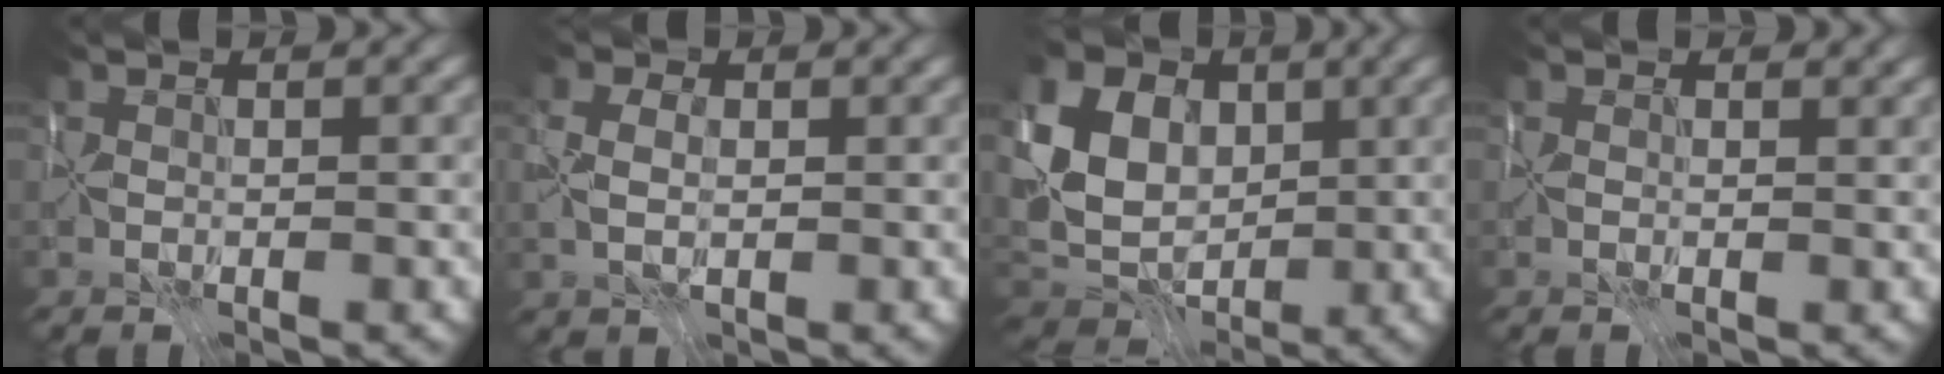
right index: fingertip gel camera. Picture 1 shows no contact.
{"total": 3.8, "force": [0.2, 2.7, 2.6], "torque": [-0.050, 0.019, -0.004]}
{"total": 10.9, "force": [2.4, 8.4, 6.5], "torque": [-0.147, 0.019, 0.041]}
{"total": 1.3, "force": [0.8, 0.7, 0.6], "torque": [-0.006, -0.003, 0.006]}